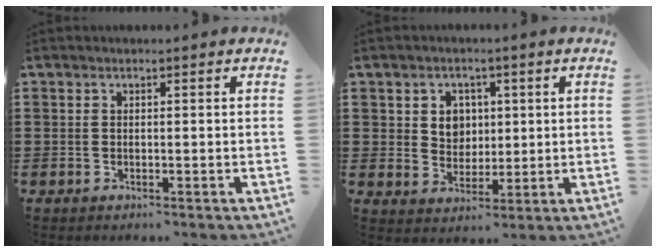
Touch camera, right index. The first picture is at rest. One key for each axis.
{"total": 4.4, "fx": 1.3, "fy": 4.0, "fz": 1.5, "tx": -0.040, "ty": 0.011, "tz": 0.019}